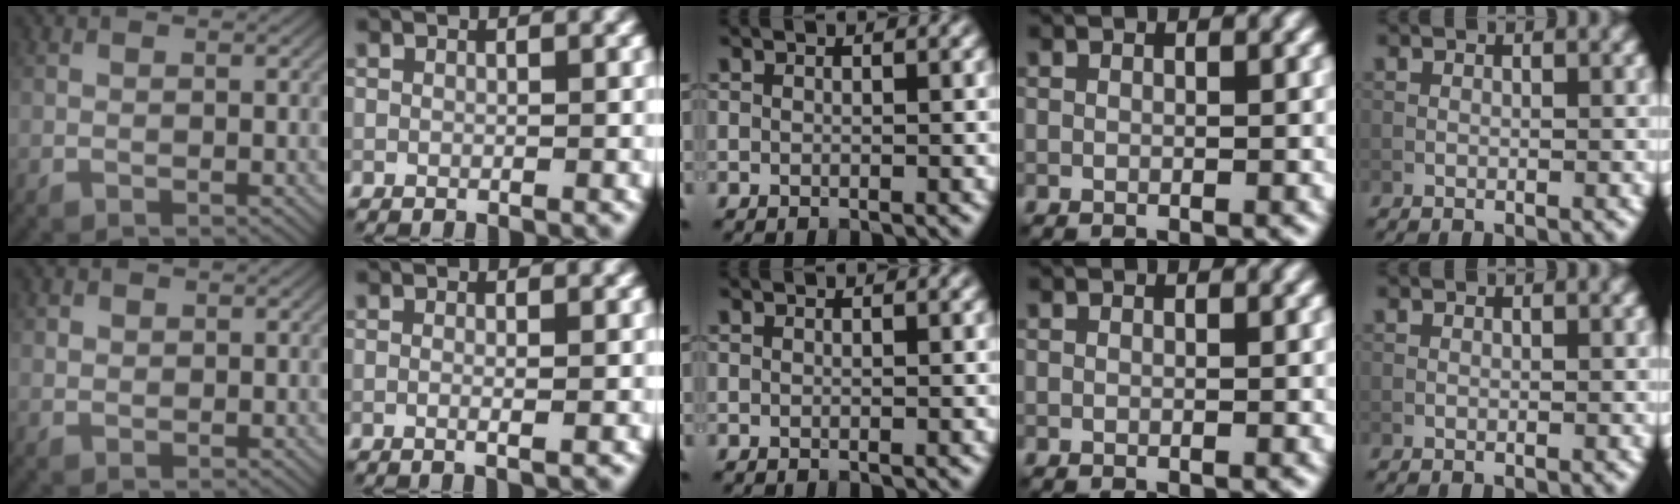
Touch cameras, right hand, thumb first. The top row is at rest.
{"thumb": {"total": 1.1, "force": [0.5, 0.9, 0.3], "torque": [-0.007, -0.002, 0.010]}, "index": {"total": 1.3, "force": [0.1, 0.5, 1.2], "torque": [-0.010, -0.009, -0.011]}}